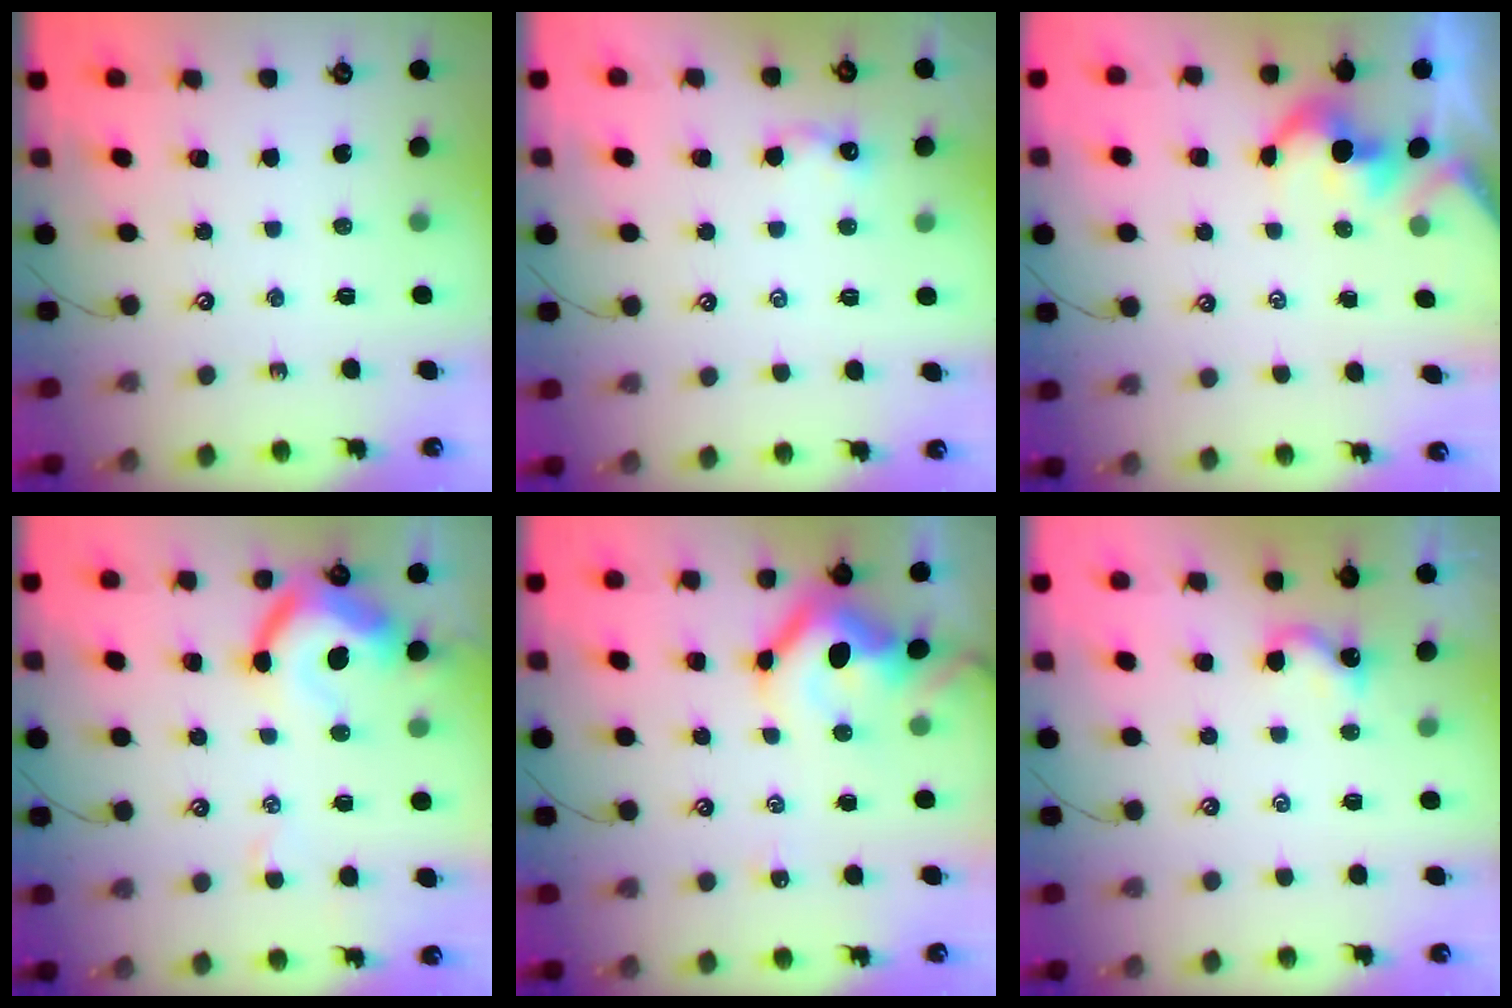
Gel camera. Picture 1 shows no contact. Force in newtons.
{"total": 0.7, "press": 0.5, "slide": 0.5}
{"total": 0.0}
{"total": 9.6, "press": 9.4, "slide": 1.7}
{"total": 11.9, "press": 11.9, "slide": 1.3}
{"total": 0.9, "press": 0.8, "slide": 0.3}